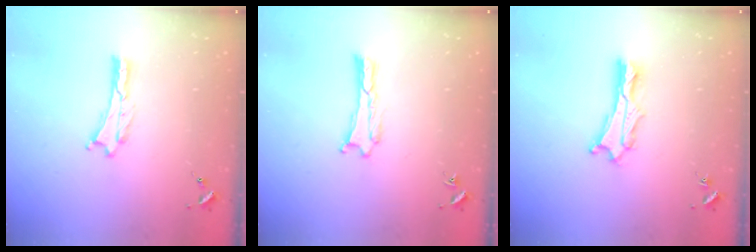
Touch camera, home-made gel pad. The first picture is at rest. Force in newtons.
{"total": 0.0}
{"total": 1.9, "press": 1.9, "slide": 0.2}